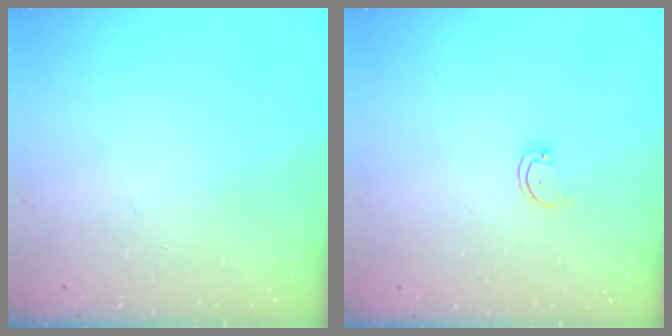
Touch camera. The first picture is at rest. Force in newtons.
{"total": 1.5, "press": 1.5, "slide": 0.1}